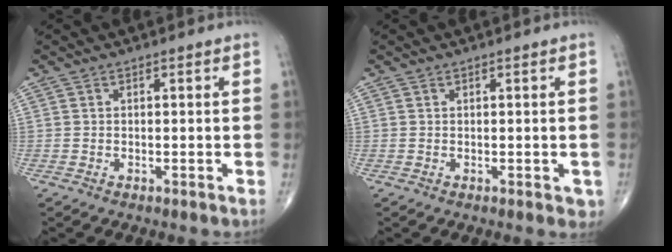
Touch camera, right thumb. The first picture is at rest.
{"total": 1.5, "force": [0.0, 0.9, 1.2], "torque": [-0.007, -0.001, 0.002]}